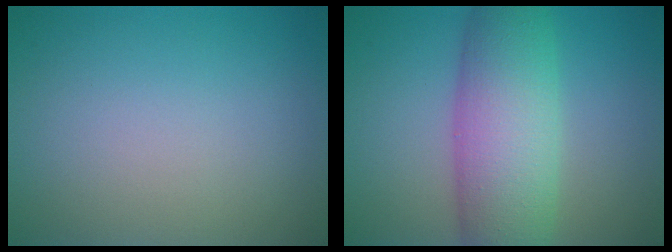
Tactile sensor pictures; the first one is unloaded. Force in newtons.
{"total": 8.5, "press": 8.5, "slide": 0.0}